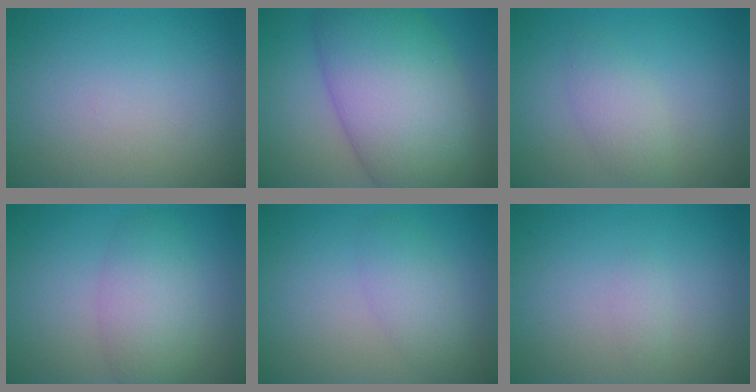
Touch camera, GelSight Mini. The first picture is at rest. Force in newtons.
{"total": 12.8, "press": 12.7, "slide": 0.4}
{"total": 2.1, "press": 2.1, "slide": 0.1}
{"total": 4.0, "press": 4.0, "slide": 0.1}
{"total": 2.4, "press": 2.4, "slide": 0.2}
{"total": 0.7, "press": 0.7, "slide": 0.0}